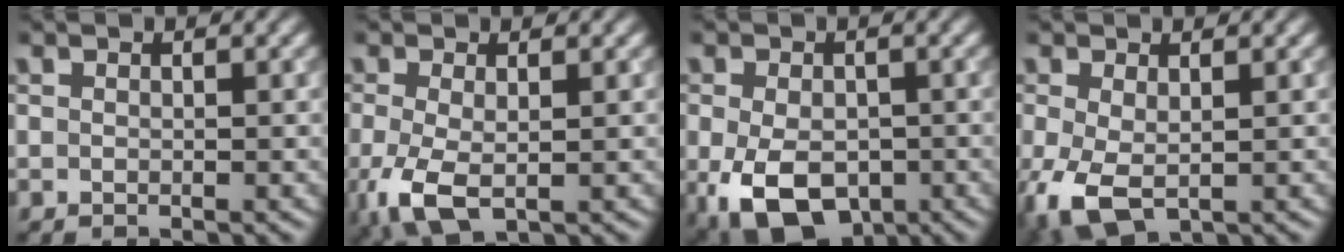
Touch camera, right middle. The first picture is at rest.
{"total": 4.5, "force": [-1.0, 2.2, 3.8], "torque": [-0.096, -0.012, -0.017]}
{"total": 8.6, "force": [-3.0, 5.5, 5.9], "torque": [-0.124, -0.031, -0.044]}
{"total": 4.8, "force": [-1.0, 2.7, 3.8], "torque": [-0.100, -0.013, -0.014]}